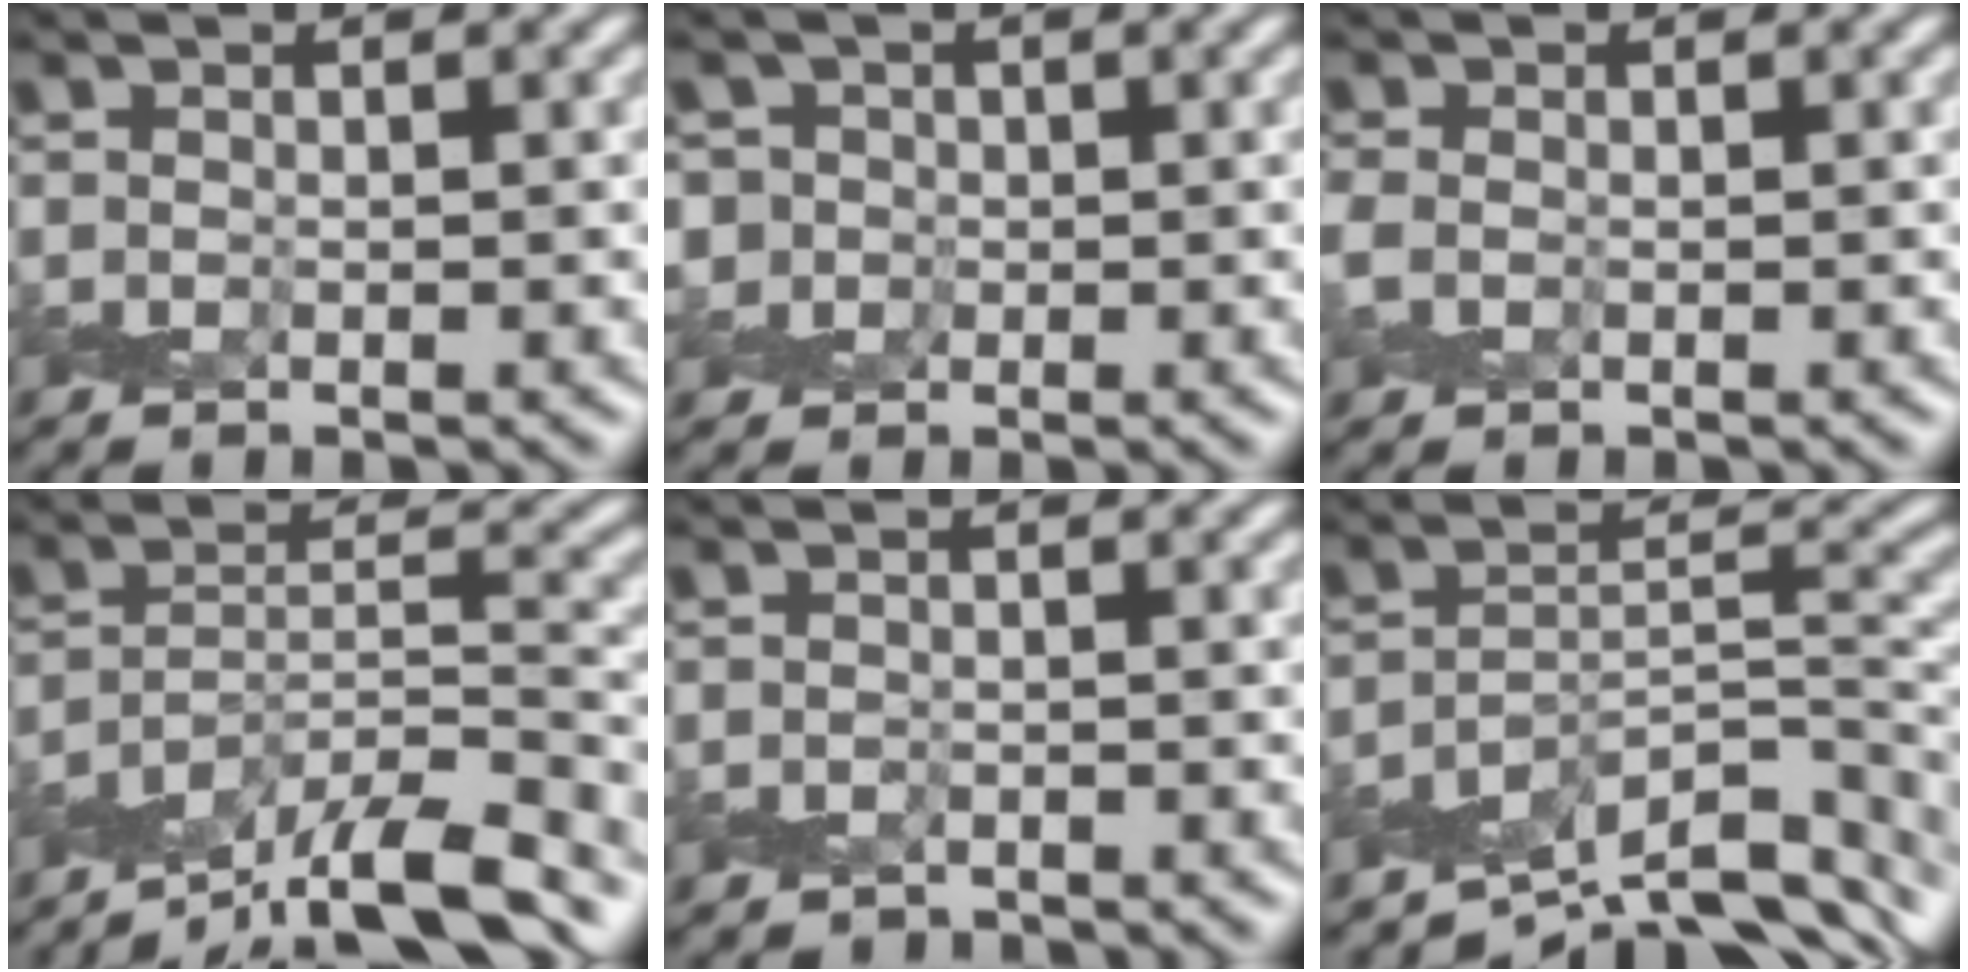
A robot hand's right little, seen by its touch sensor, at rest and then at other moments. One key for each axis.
{"total": 3.6, "fx": 0.7, "fy": 3.5, "fz": 0.6, "tx": 0.009, "ty": 0.026, "tz": -0.013}
{"total": 1.2, "fx": -0.3, "fy": 1.0, "fz": 0.7, "tx": -0.020, "ty": -0.003, "tz": -0.011}
{"total": 12.1, "fx": -10.0, "fy": 3.0, "fz": 6.1, "tx": -0.106, "ty": 0.008, "tz": -0.157}
{"total": 1.2, "fx": -1.1, "fy": 0.4, "fz": 0.1, "tx": 0.001, "ty": -0.002, "tz": -0.021}
{"total": 9.0, "fx": -7.0, "fy": 2.8, "fz": 5.0, "tx": -0.068, "ty": -0.006, "tz": -0.119}